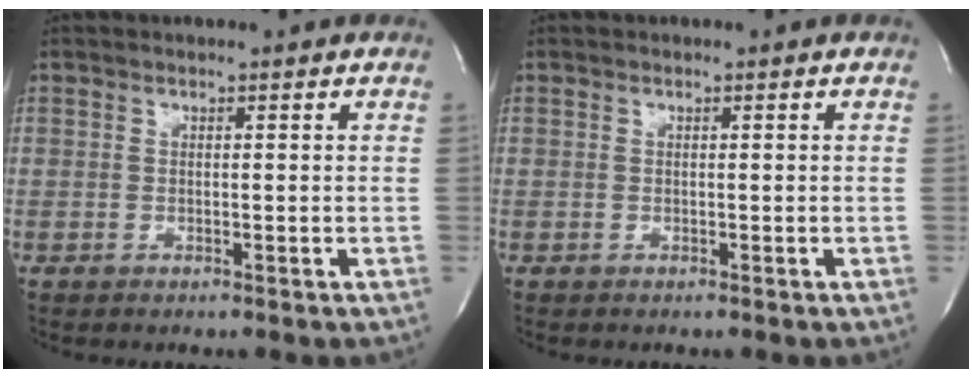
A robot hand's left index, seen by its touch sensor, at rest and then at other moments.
{"total": 0.0}